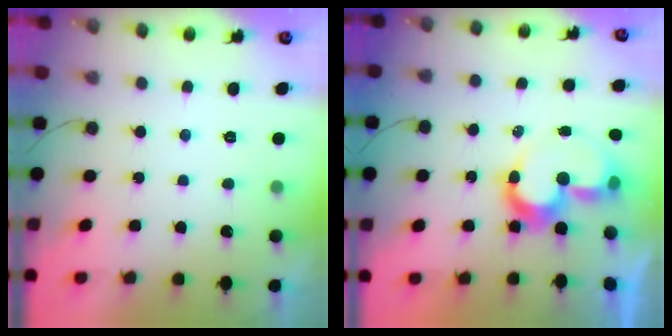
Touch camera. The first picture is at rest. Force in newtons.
{"total": 9.8, "press": 9.3, "slide": 3.2}